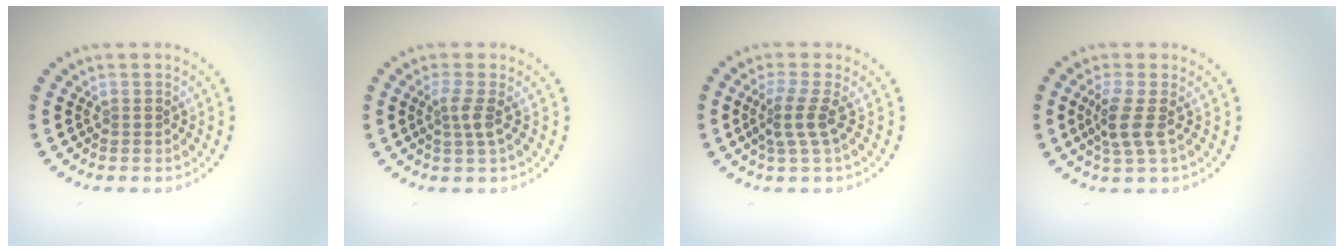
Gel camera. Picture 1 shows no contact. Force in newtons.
{"total": 1.8, "press": 1.3, "slide": 1.3}
{"total": 2.5, "press": 1.8, "slide": 1.7}
{"total": 2.7, "press": 2.1, "slide": 1.7}